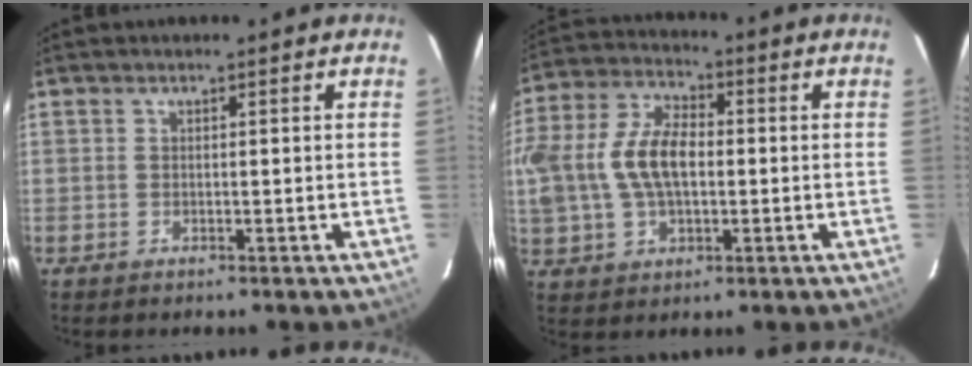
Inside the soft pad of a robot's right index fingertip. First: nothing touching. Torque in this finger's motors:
{"motor_torque": [0.55, -0.10, 0.44, 0.21]}